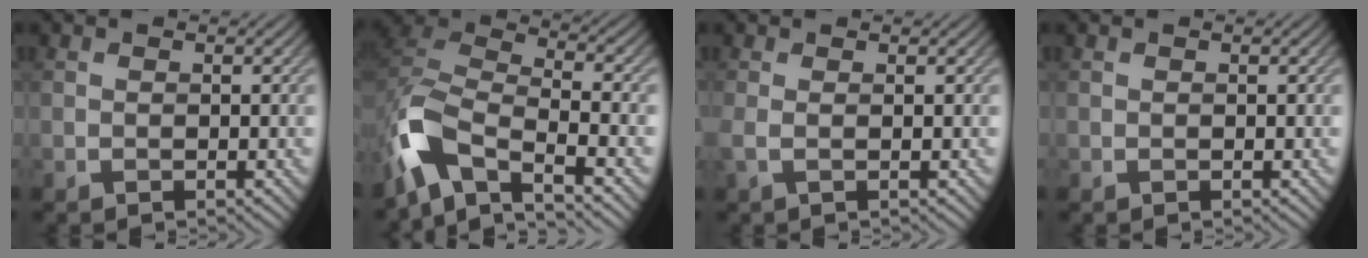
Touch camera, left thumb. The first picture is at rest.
{"total": 9.9, "force": [-5.9, 4.4, 6.6], "torque": [-0.147, -0.009, -0.132]}
{"total": 1.4, "force": [0.3, 0.1, 1.3], "torque": [-0.036, 0.001, 0.001]}
{"total": 0.0}